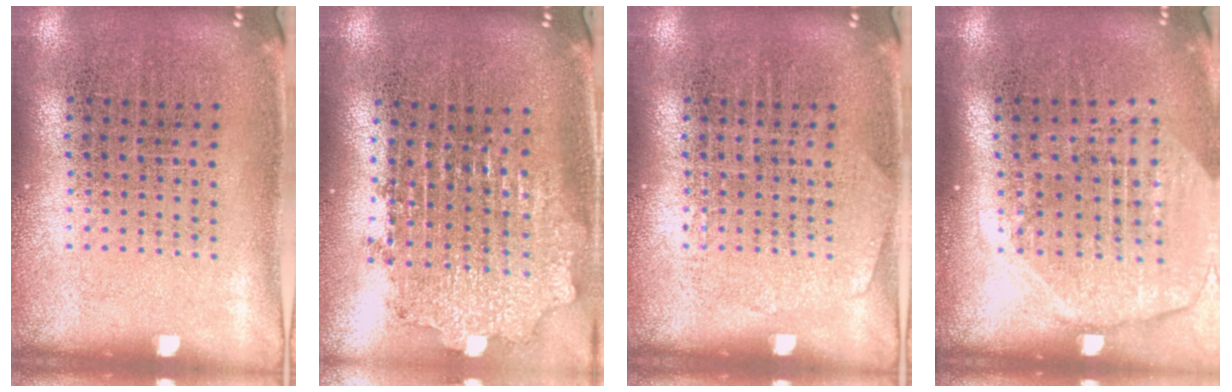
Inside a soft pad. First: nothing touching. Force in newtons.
{"total": 1.9, "press": 1.5, "slide": 1.2}
{"total": 0.6, "press": 0.6, "slide": 0.1}
{"total": 2.0, "press": 1.8, "slide": 1.0}